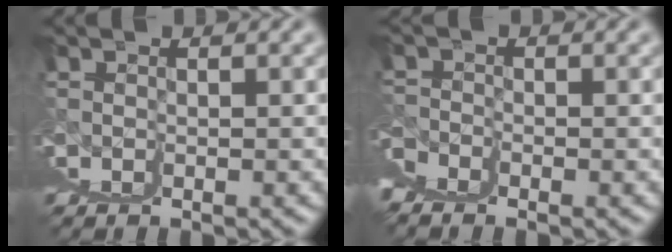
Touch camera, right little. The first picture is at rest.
{"total": 2.7, "force": [1.7, -2.1, -0.2], "torque": [0.017, 0.014, 0.030]}